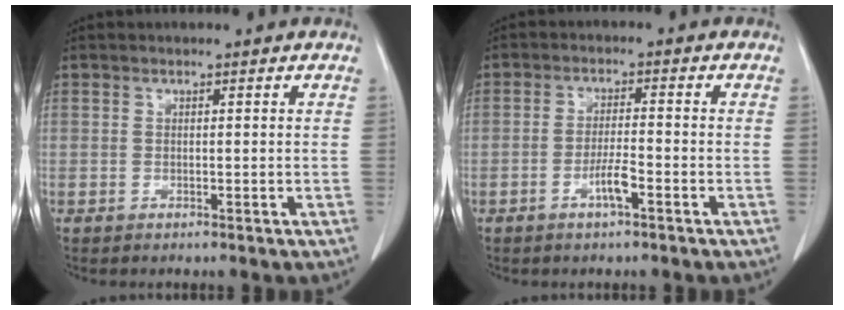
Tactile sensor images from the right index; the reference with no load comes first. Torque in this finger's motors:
{"motor_torque": [0.84, -0.34, 0.40, 0.13]}